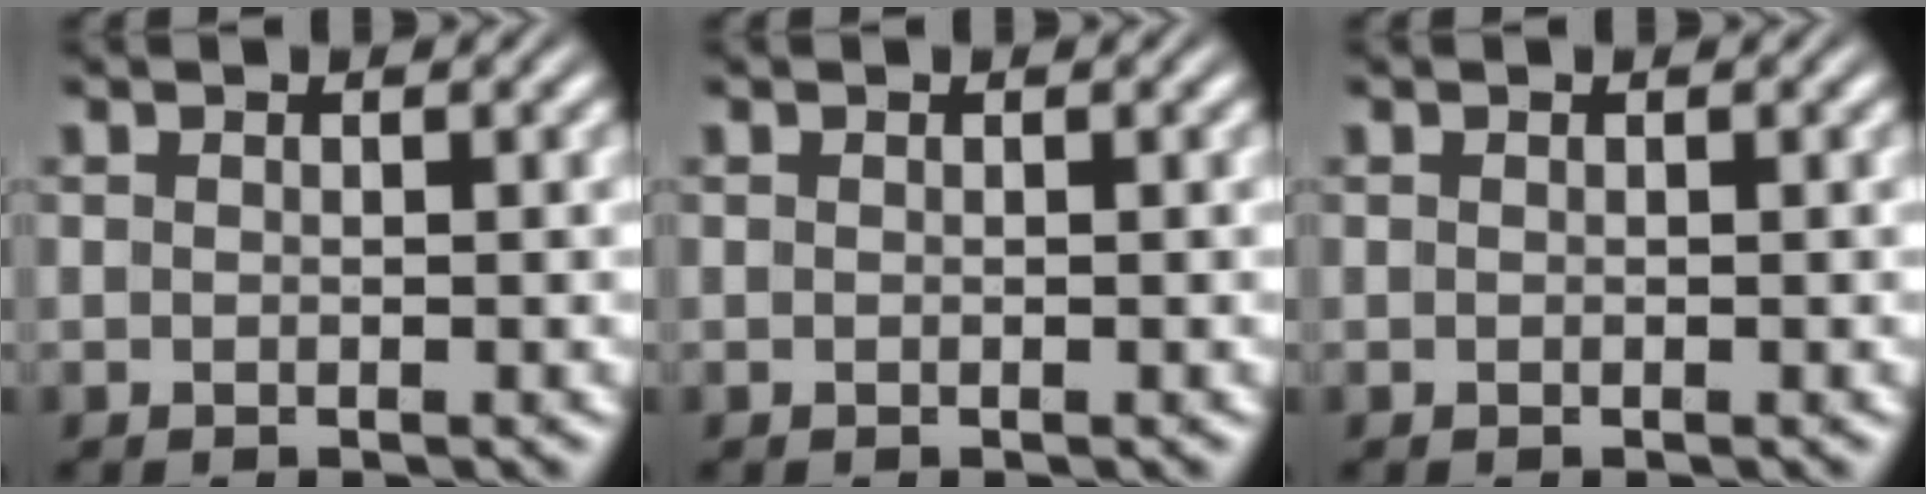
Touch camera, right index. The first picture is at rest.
{"total": 0.0}
{"total": 0.0}